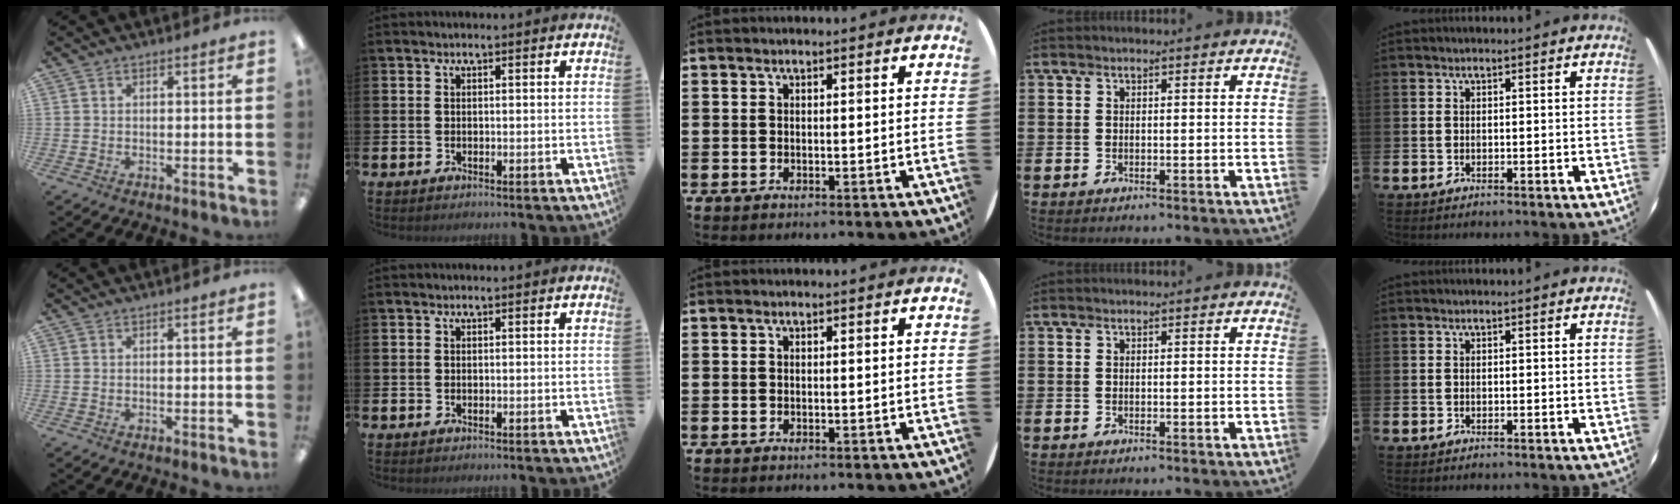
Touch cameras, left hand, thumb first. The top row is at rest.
{}